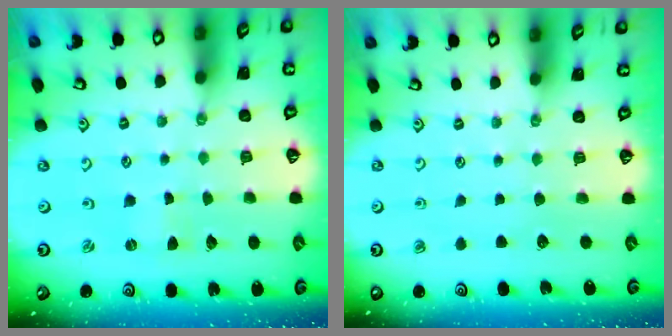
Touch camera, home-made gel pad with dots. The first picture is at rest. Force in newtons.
{"total": 0.0}